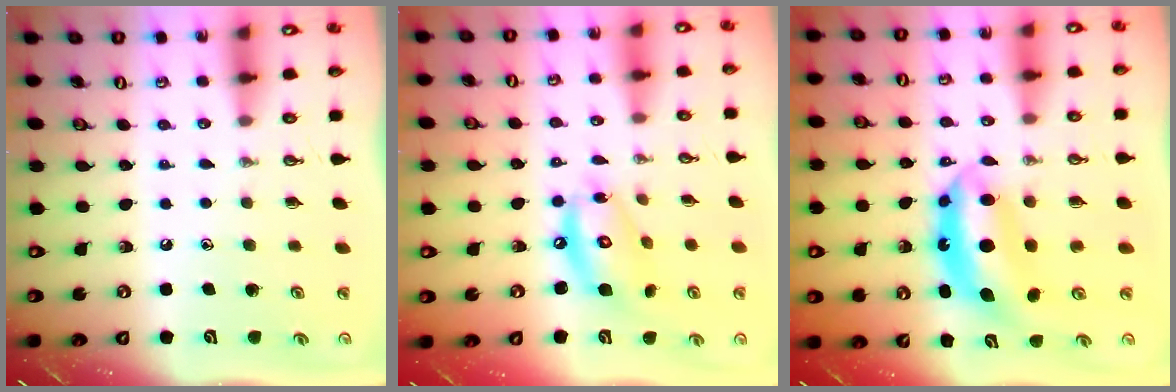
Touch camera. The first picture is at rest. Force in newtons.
{"total": 12.8, "press": 12.8, "slide": 1.1}
{"total": 8.0, "press": 8.0, "slide": 0.6}